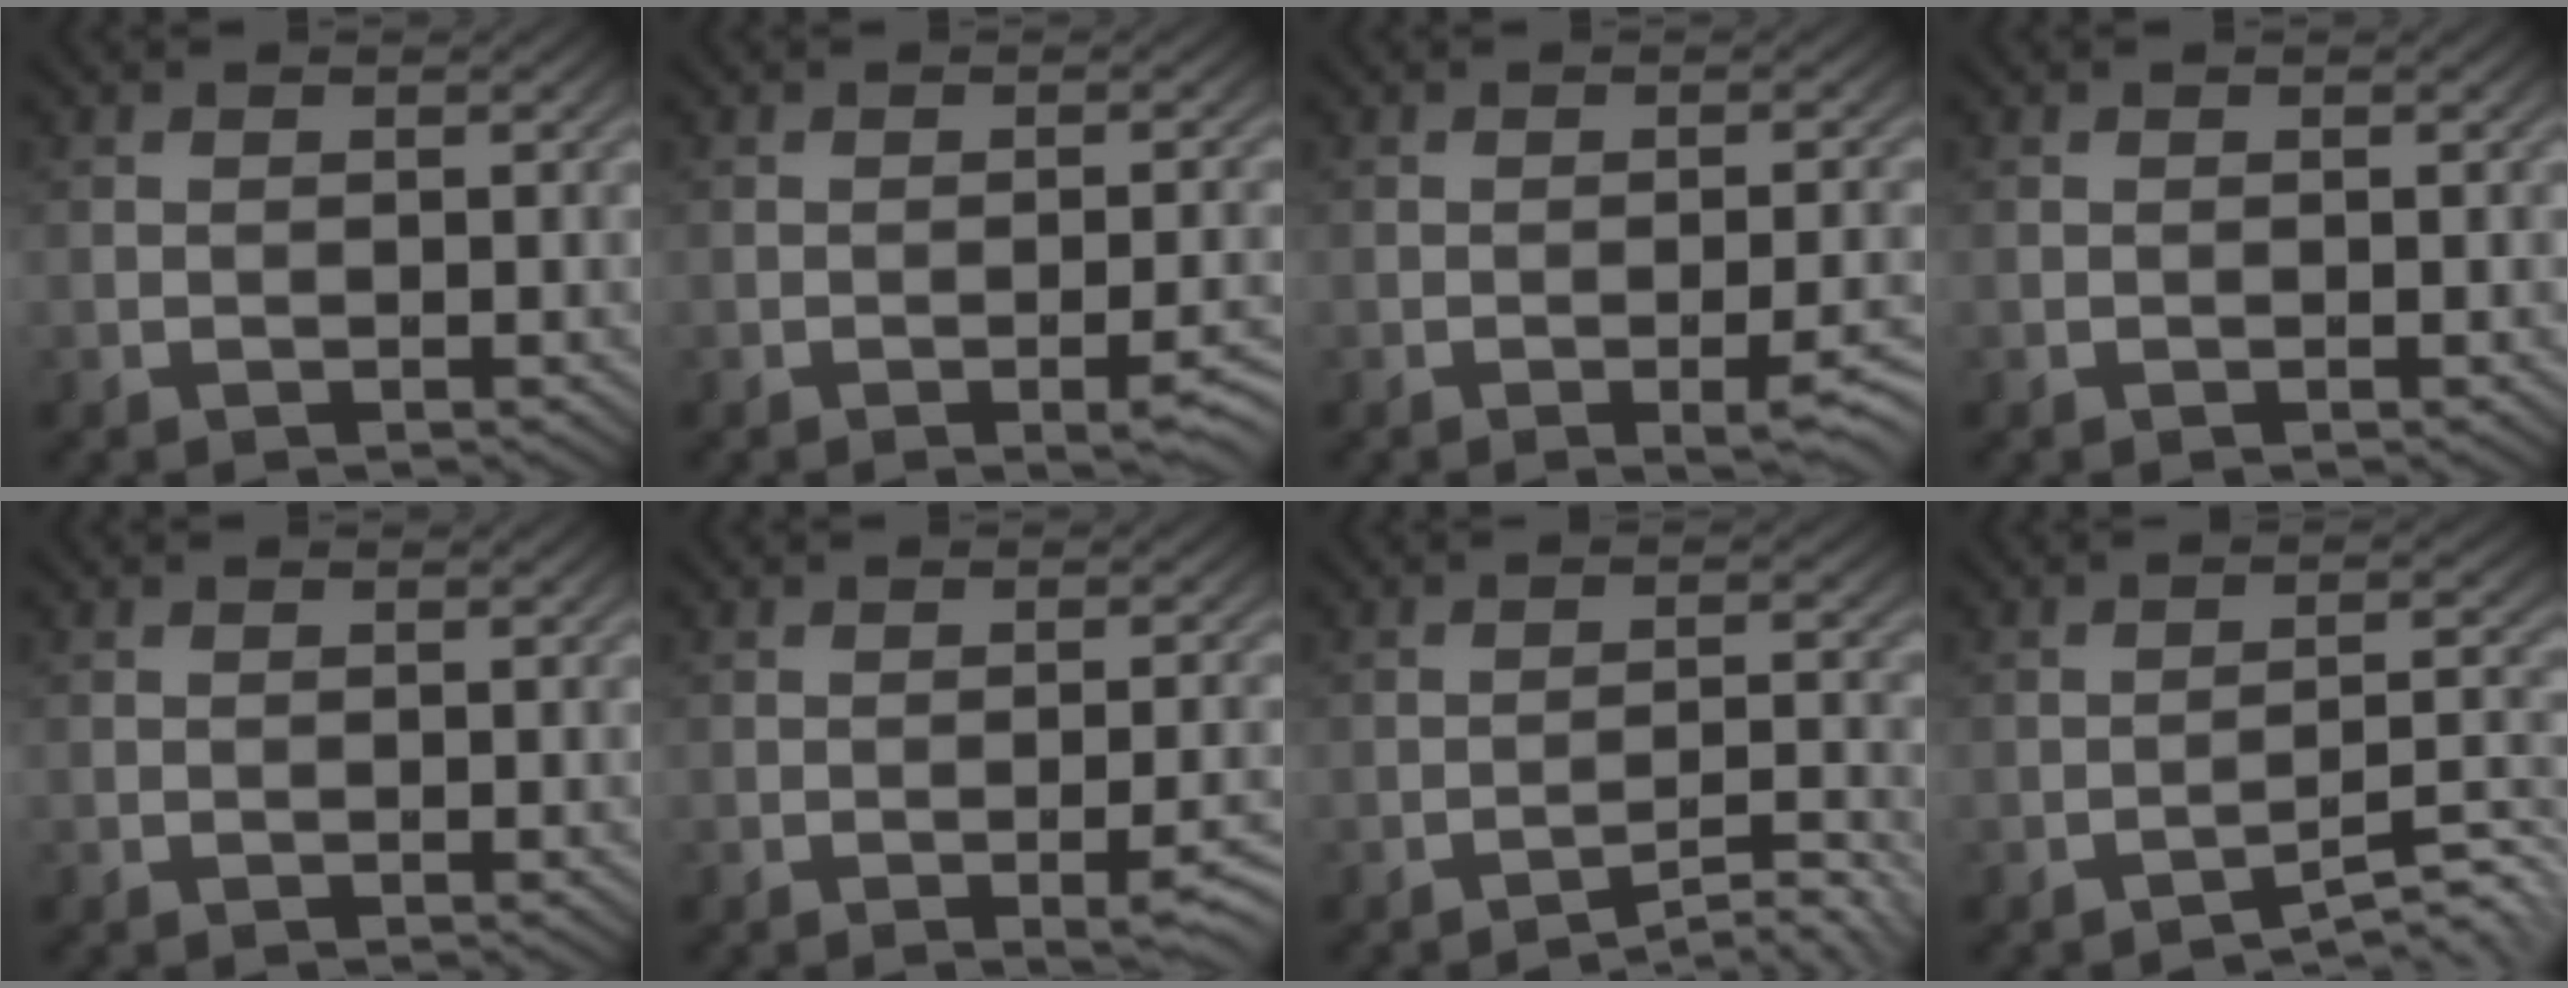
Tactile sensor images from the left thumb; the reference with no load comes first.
{"total": 3.2, "force": [-1.6, 0.7, 2.7], "torque": [-0.035, 0.002, -0.021]}
{"total": 4.0, "force": [-1.8, 0.9, 3.4], "torque": [-0.046, 0.001, -0.021]}
{"total": 0.0}
{"total": 0.0}
{"total": 3.5, "force": [-1.6, 1.0, 3.0], "torque": [-0.038, 0.001, -0.020]}
{"total": 3.5, "force": [-3.3, -0.6, 1.0], "torque": [-0.011, 0.015, -0.048]}
{"total": 3.5, "force": [-3.1, -0.4, 1.5], "torque": [-0.015, 0.015, -0.046]}